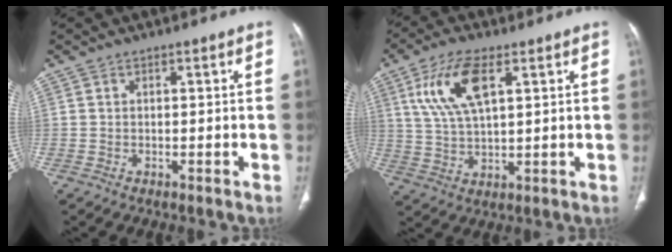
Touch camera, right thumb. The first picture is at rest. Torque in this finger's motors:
{"motor_torque": [-1.25, 1.46, 1.37, 0.00, 0.13]}